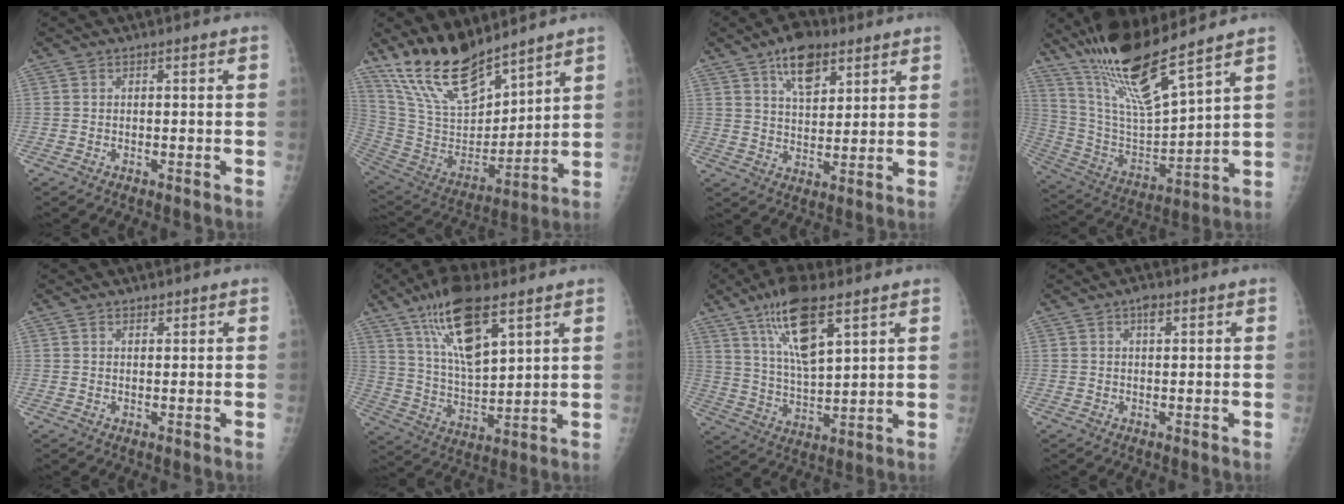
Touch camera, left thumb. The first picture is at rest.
{"total": 18.6, "force": [15.0, 6.5, 8.9], "torque": [-0.129, -0.080, 0.294]}
{"total": 9.8, "force": [5.7, 5.0, 6.2], "torque": [-0.081, -0.026, 0.096]}
{"total": 17.6, "force": [13.2, 2.5, 11.4], "torque": [-0.198, -0.070, 0.261]}
{"total": 1.4, "force": [1.1, 0.8, 0.5], "torque": [0.001, -0.006, 0.015]}
{"total": 15.4, "force": [9.0, 5.4, 11.3], "torque": [-0.184, -0.040, 0.172]}
{"total": 13.2, "force": [7.4, 4.2, 10.1], "torque": [-0.171, -0.032, 0.143]}
{"total": 2.2, "force": [1.2, 1.0, 1.5], "torque": [-0.018, -0.002, 0.017]}